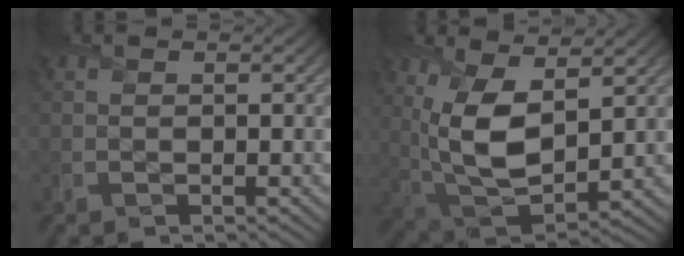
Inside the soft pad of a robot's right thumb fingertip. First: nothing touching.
{"total": 11.1, "force": [3.5, 5.7, 8.9], "torque": [-0.210, -0.007, 0.068]}